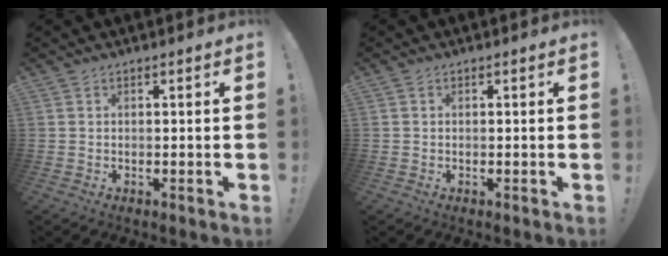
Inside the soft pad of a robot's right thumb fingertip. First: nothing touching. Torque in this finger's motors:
{"motor_torque": [-0.02, -0.01, -0.09, 0.10, 0.00]}